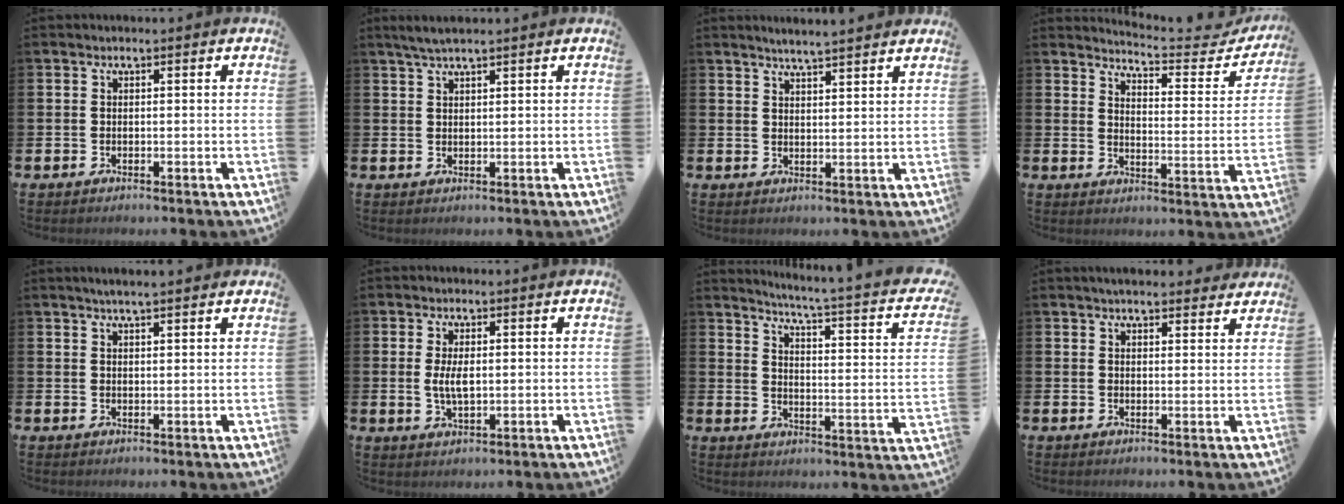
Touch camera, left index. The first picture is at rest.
{"total": 2.7, "force": [2.1, 0.4, 1.5], "torque": [-0.037, 0.004, 0.040]}
{"total": 3.9, "force": [3.8, -0.5, 0.5], "torque": [-0.016, -0.017, 0.068]}
{"total": 4.8, "force": [4.7, 0.4, 1.0], "torque": [-0.028, -0.045, 0.073]}
{"total": 2.7, "force": [2.4, 0.2, 1.1], "torque": [-0.017, -0.006, 0.041]}
{"total": 3.6, "force": [0.5, 1.5, 3.2], "torque": [-0.052, -0.001, 0.004]}
{"total": 3.7, "force": [2.9, -0.3, 2.3], "torque": [-0.049, -0.042, 0.033]}
{"total": 3.5, "force": [3.4, 0.7, 0.7], "torque": [-0.011, -0.016, 0.061]}